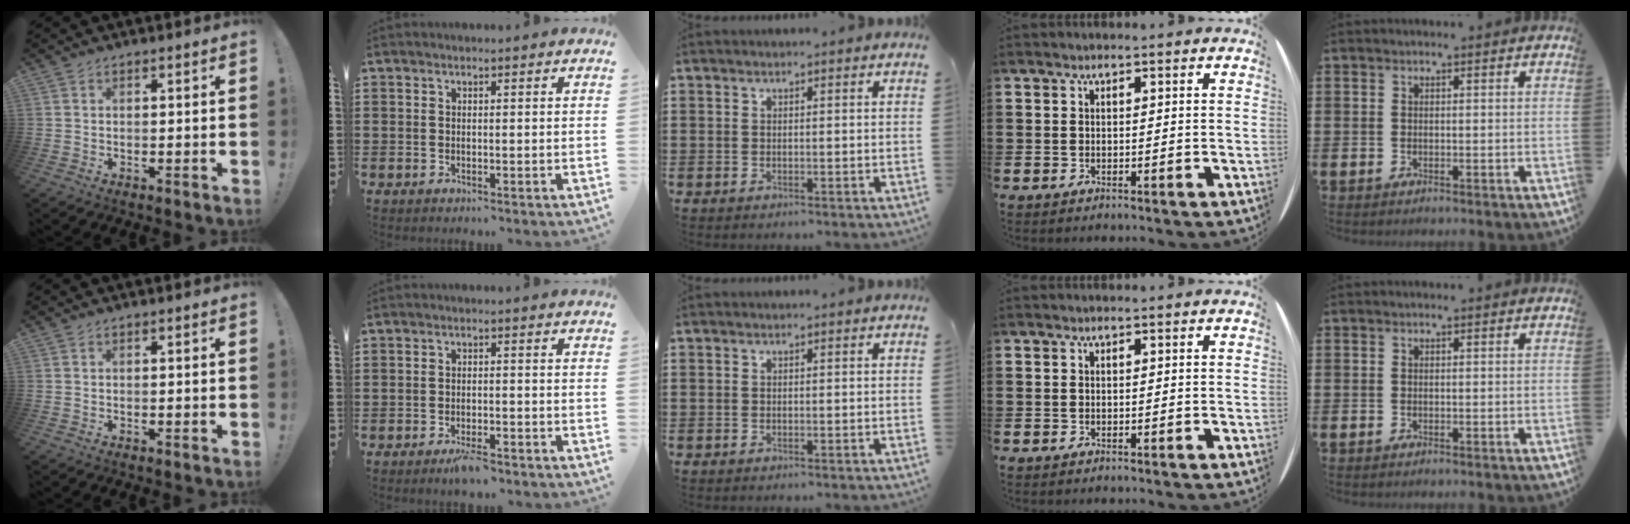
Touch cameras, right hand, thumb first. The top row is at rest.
{"index": {"total": 2.5, "force": [-1.9, 0.6, 1.4], "torque": [-0.024, 0.006, -0.036]}}